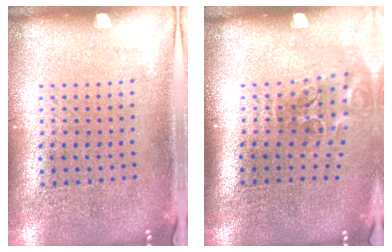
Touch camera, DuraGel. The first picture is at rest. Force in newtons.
{"total": 2.0, "press": 1.2, "slide": 1.7}